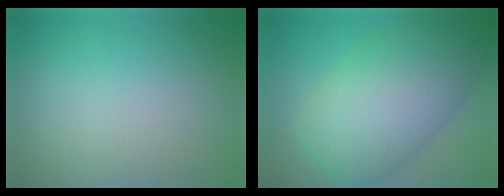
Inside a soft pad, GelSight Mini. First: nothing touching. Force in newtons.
{"total": 11.5, "press": 11.5, "slide": 0.7}